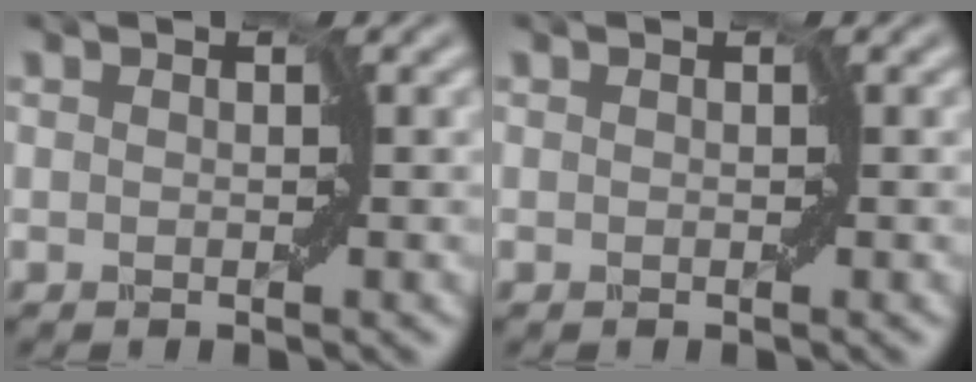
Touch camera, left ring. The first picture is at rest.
{"total": 0.0}